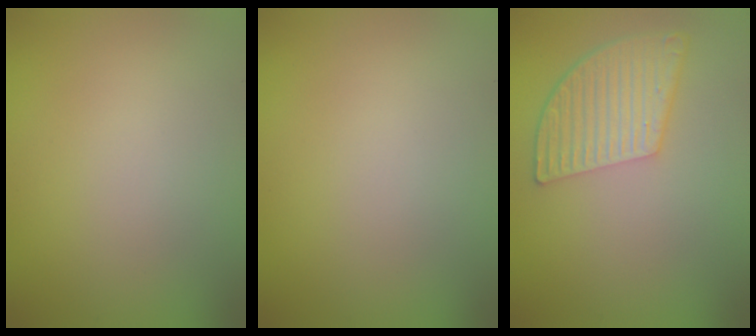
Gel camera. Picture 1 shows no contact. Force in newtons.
{"total": 0.0}
{"total": 5.4, "press": 4.0, "slide": 3.7}